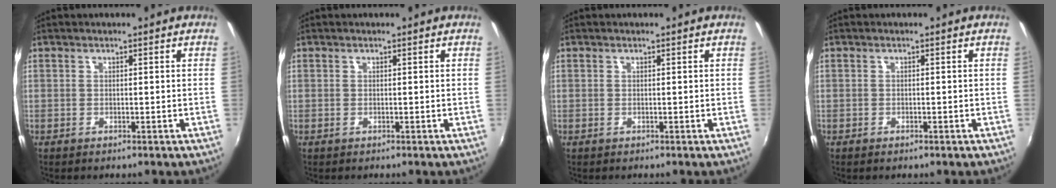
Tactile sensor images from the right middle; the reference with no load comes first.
{"total": 0.0}
{"total": 0.0}
{"total": 1.1, "force": [-0.8, 0.5, 0.5], "torque": [-0.010, -0.004, -0.014]}